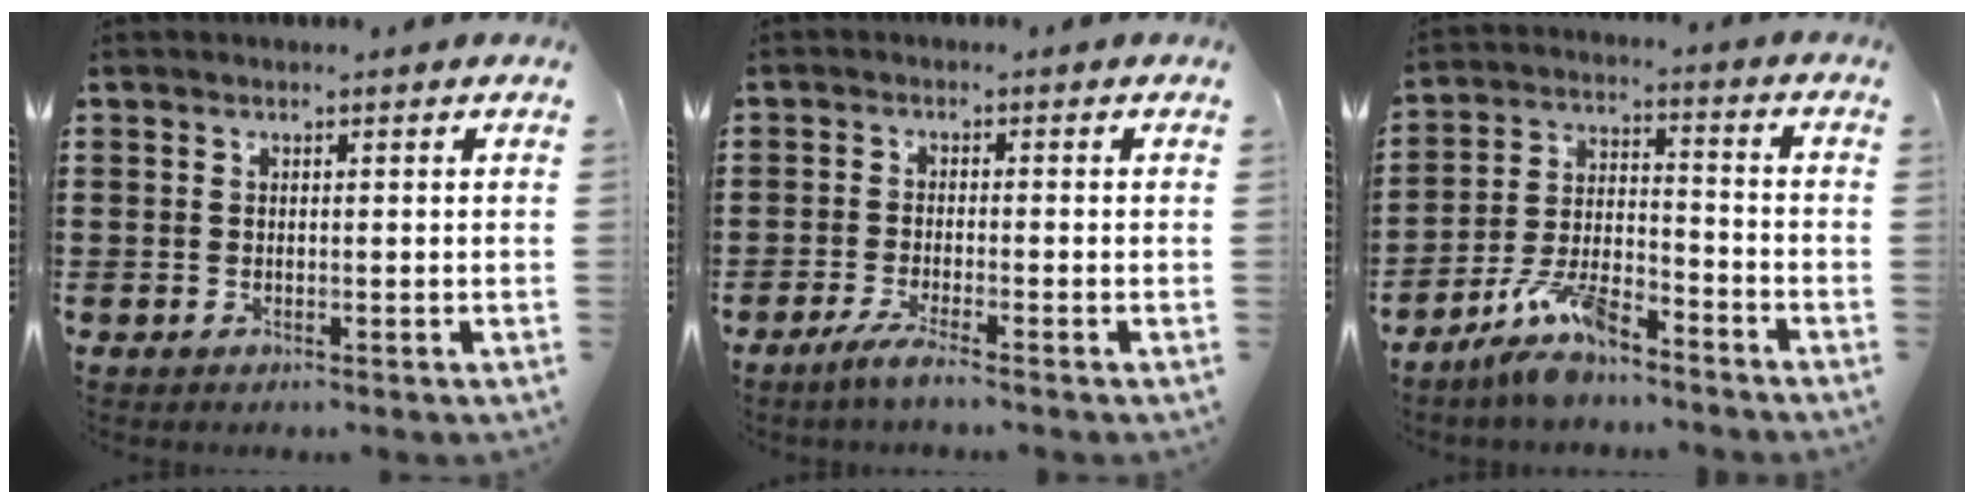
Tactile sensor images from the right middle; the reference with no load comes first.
{"total": 2.8, "force": [-1.9, -0.2, 2.0], "torque": [-0.047, -0.008, -0.040]}
{"total": 8.7, "force": [-7.3, 2.2, 4.1], "torque": [-0.093, 0.008, -0.142]}